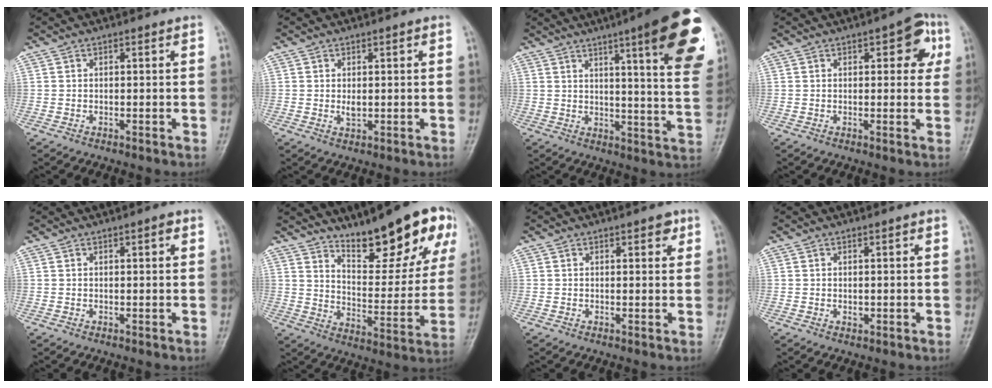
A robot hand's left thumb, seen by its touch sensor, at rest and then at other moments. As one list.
[{"total": 2.1, "force": [0.3, 1.2, 1.8], "torque": [-0.025, -0.001, 0.007]}, {"total": 21.3, "force": [10.6, 3.4, 18.1], "torque": [-0.213, -0.041, 0.128]}, {"total": 6.8, "force": [2.5, 3.3, 5.4], "torque": [-0.030, 0.000, 0.019]}, {"total": 1.3, "force": [0.6, 0.4, 1.1], "torque": [-0.014, 0.002, 0.006]}, {"total": 18.0, "force": [11.7, 5.3, 12.6], "torque": [-0.130, -0.065, 0.184]}, {"total": 2.5, "force": [1.3, 1.1, 1.8], "torque": [-0.011, -0.003, 0.013]}, {"total": 1.2, "force": [0.0, 0.8, 0.9], "torque": [-0.008, 0.001, 0.002]}]